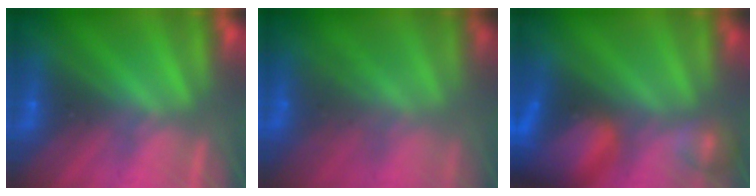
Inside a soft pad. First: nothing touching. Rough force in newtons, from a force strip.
{"total": 5.9}
{"total": 6.0}